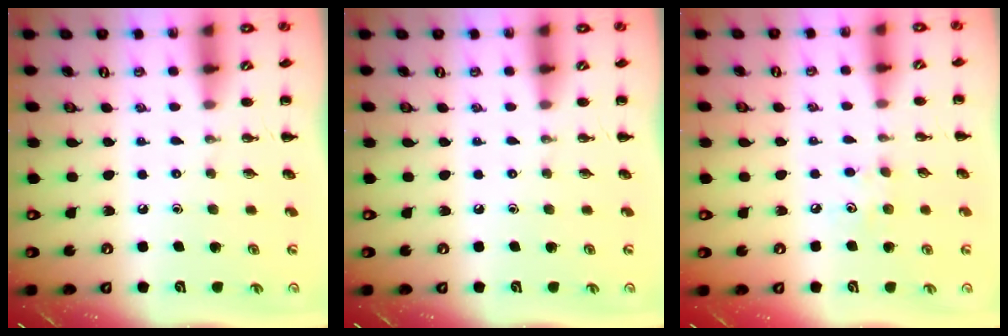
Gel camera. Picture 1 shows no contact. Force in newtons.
{"total": 0.0}
{"total": 4.7, "press": 4.6, "slide": 1.1}